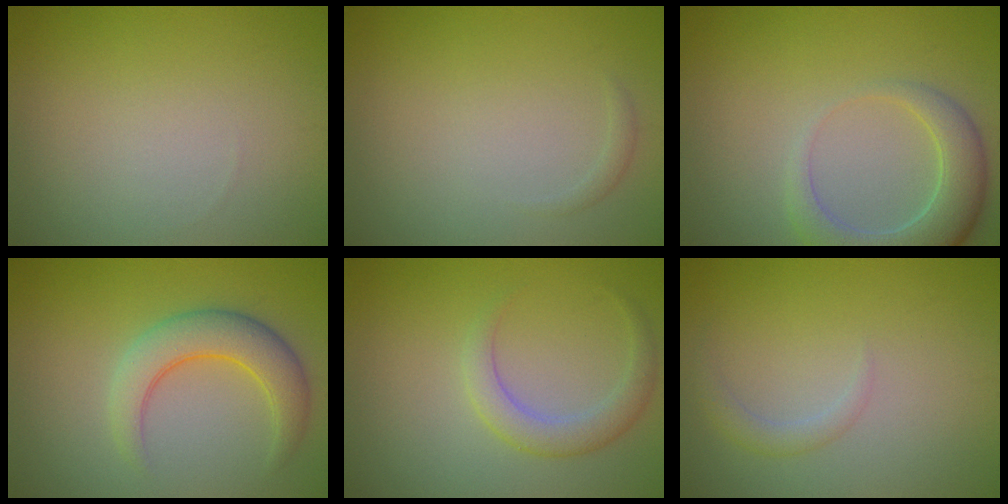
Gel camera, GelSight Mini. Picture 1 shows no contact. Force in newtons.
{"total": 0.6, "press": 0.6, "slide": 0.0}
{"total": 5.0, "press": 4.9, "slide": 0.6}
{"total": 4.4, "press": 4.4, "slide": 0.2}
{"total": 2.6, "press": 2.6, "slide": 0.2}
{"total": 1.3, "press": 1.3, "slide": 0.1}